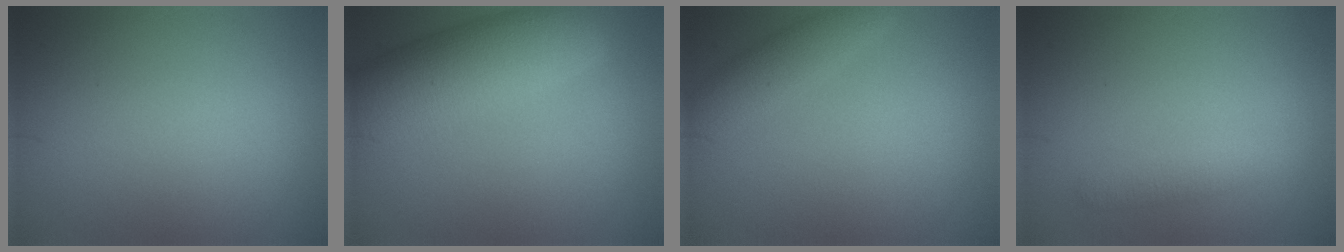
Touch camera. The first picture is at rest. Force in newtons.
{"total": 7.9, "press": 7.9, "slide": 0.3}
{"total": 2.3, "press": 2.3, "slide": 0.1}
{"total": 1.4, "press": 1.4, "slide": 0.0}